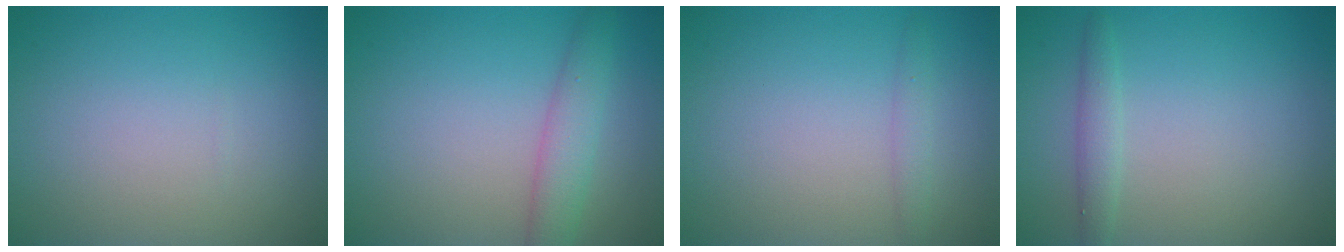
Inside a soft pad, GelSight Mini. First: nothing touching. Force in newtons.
{"total": 3.1, "press": 3.1, "slide": 0.1}
{"total": 1.1, "press": 1.0, "slide": 0.1}
{"total": 1.5, "press": 1.5, "slide": 0.0}